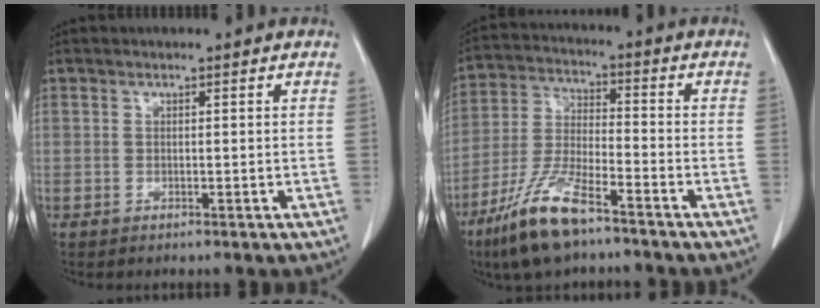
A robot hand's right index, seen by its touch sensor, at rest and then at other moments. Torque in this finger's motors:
{"motor_torque": [1.10, -1.04, 0.25, 0.17]}